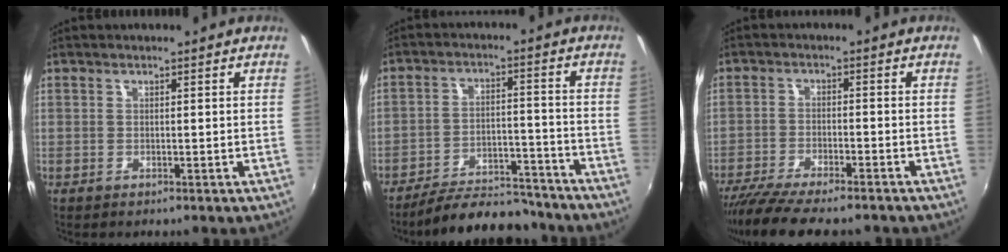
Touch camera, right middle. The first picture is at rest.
{"total": 15.6, "force": [-14.0, 4.2, 5.3], "torque": [-0.106, 0.008, -0.194]}
{"total": 12.4, "force": [-10.5, 2.4, 6.2], "torque": [-0.136, -0.038, -0.173]}